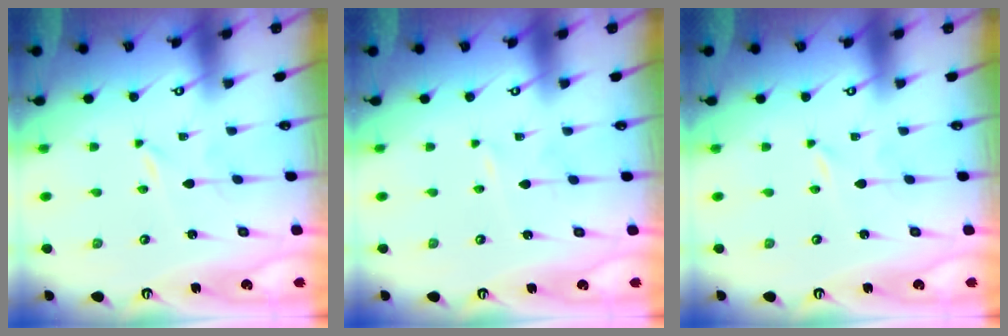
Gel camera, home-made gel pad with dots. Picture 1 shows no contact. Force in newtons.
{"total": 1.5, "press": 1.5, "slide": 0.2}
{"total": 0.0}